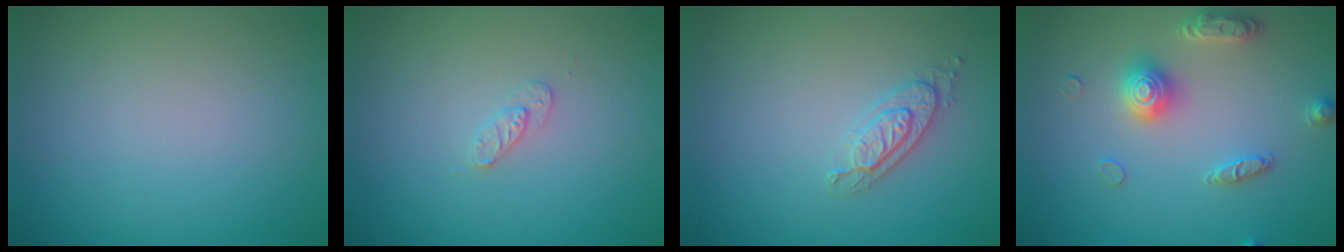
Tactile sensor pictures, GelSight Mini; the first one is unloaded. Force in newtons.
{"total": 1.1, "press": 1.1, "slide": 0.2}
{"total": 2.1, "press": 2.0, "slide": 0.6}
{"total": 3.2, "press": 3.2, "slide": 0.5}